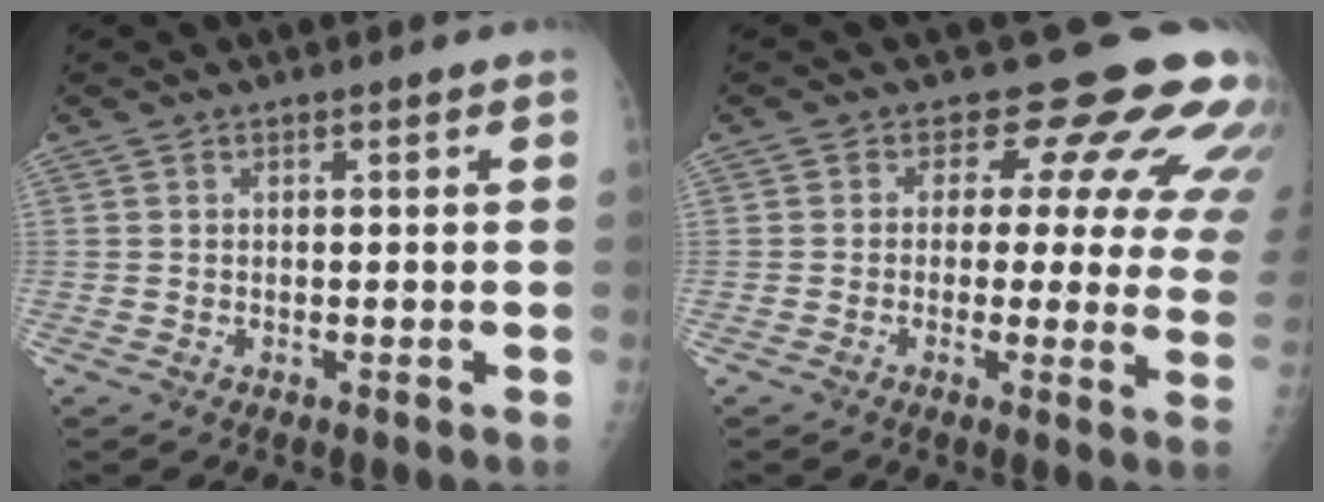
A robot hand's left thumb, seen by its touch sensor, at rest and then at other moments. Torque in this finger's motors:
{"motor_torque": [0.35, 0.39, 0.00, -0.22, 0.03]}